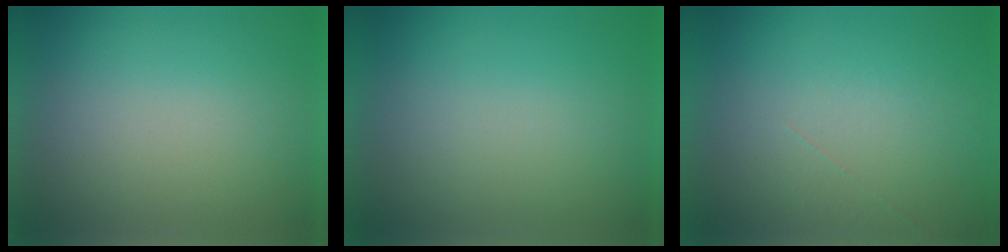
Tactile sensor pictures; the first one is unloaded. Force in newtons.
{"total": 0.0}
{"total": 1.1}